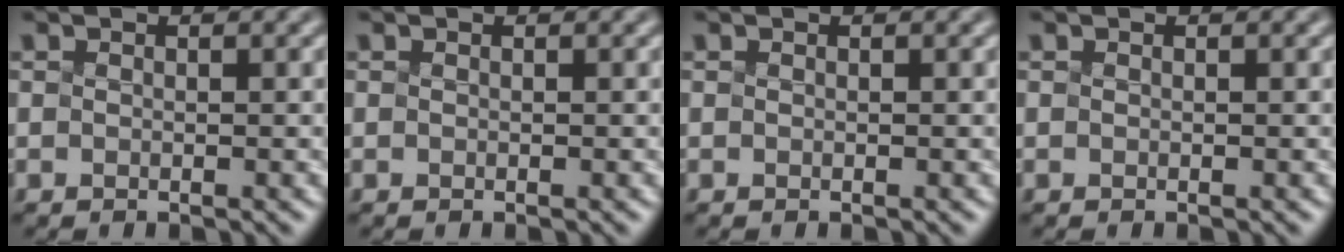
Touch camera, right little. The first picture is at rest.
{"total": 0.0}
{"total": 0.0}
{"total": 0.0}